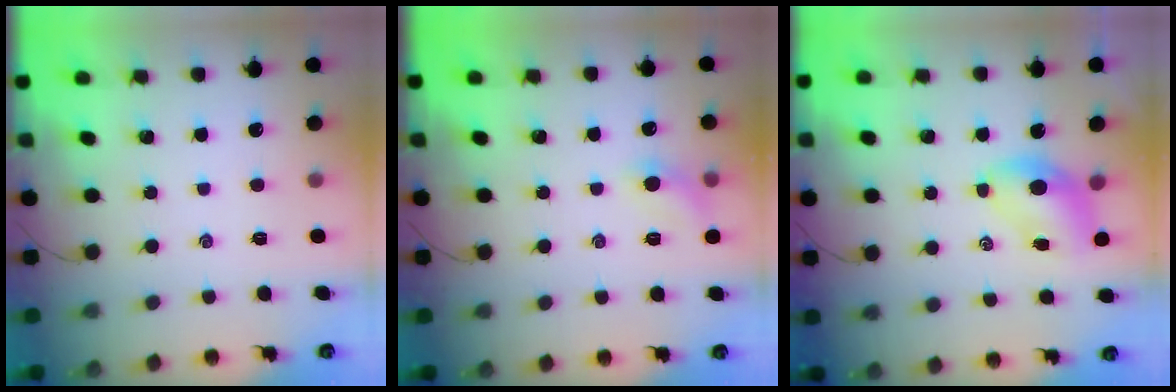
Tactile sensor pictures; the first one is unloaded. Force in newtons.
{"total": 5.7, "press": 5.4, "slide": 1.7}
{"total": 6.0, "press": 5.9, "slide": 0.7}